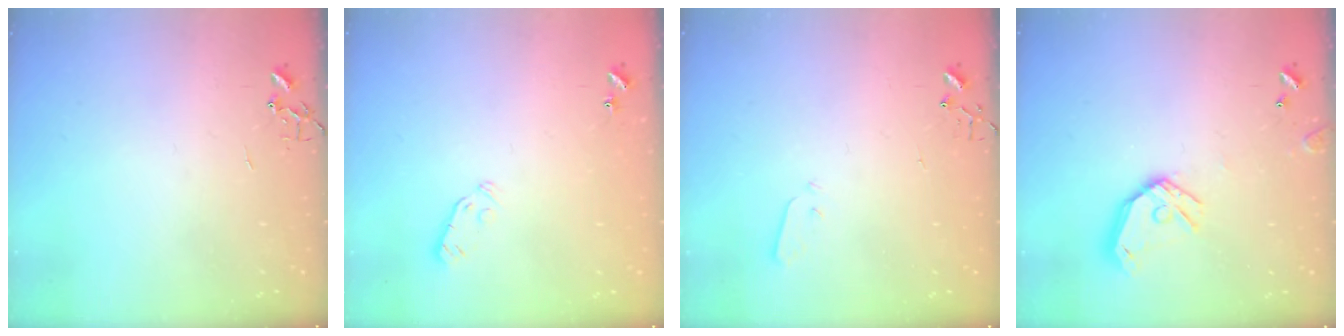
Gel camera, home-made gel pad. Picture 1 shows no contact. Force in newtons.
{"total": 4.1, "press": 4.0, "slide": 0.7}
{"total": 2.8, "press": 2.7, "slide": 0.4}
{"total": 13.0, "press": 12.9, "slide": 1.9}